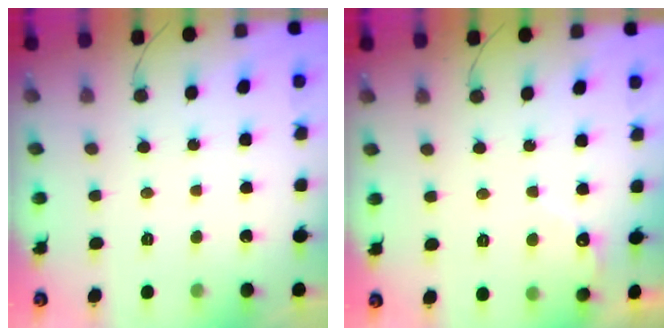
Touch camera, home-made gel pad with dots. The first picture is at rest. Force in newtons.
{"total": 3.5, "press": 3.5, "slide": 0.2}